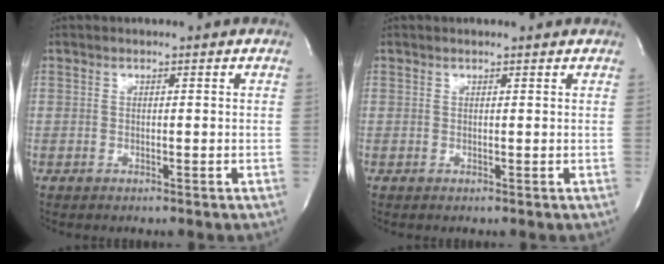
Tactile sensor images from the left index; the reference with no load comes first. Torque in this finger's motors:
{"motor_torque": [0.44, -0.59, 0.08, 0.01]}